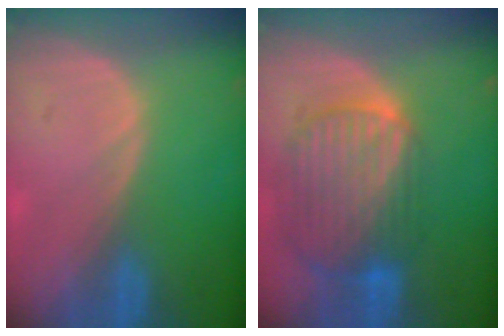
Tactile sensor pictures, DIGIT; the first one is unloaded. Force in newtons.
{"total": 10.3, "press": 8.7, "slide": 5.6}